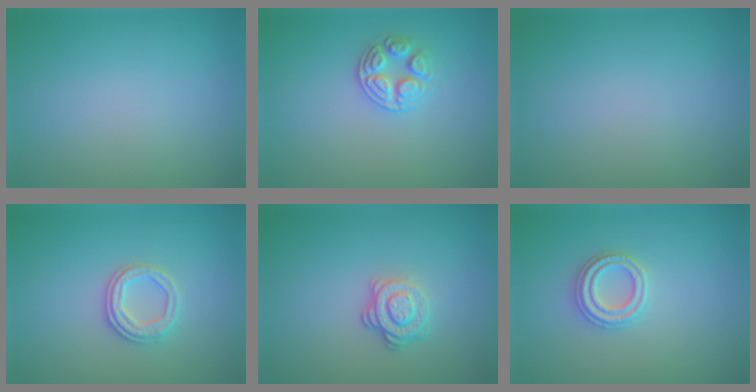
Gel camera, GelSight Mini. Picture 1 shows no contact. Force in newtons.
{"total": 2.6, "press": 2.6, "slide": 0.6}
{"total": 0.0}
{"total": 2.5, "press": 2.4, "slide": 0.6}
{"total": 2.8, "press": 2.5, "slide": 1.3}
{"total": 2.4, "press": 2.4, "slide": 0.2}